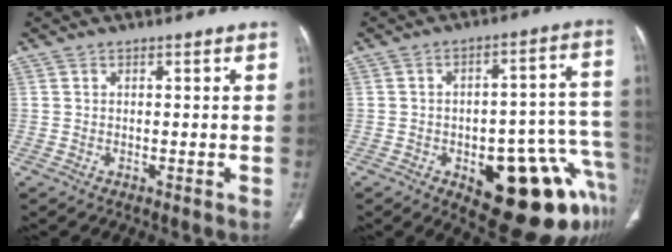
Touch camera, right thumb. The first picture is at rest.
{"total": 22.3, "force": [-9.5, 9.4, 17.8], "torque": [-0.146, 0.068, -0.110]}